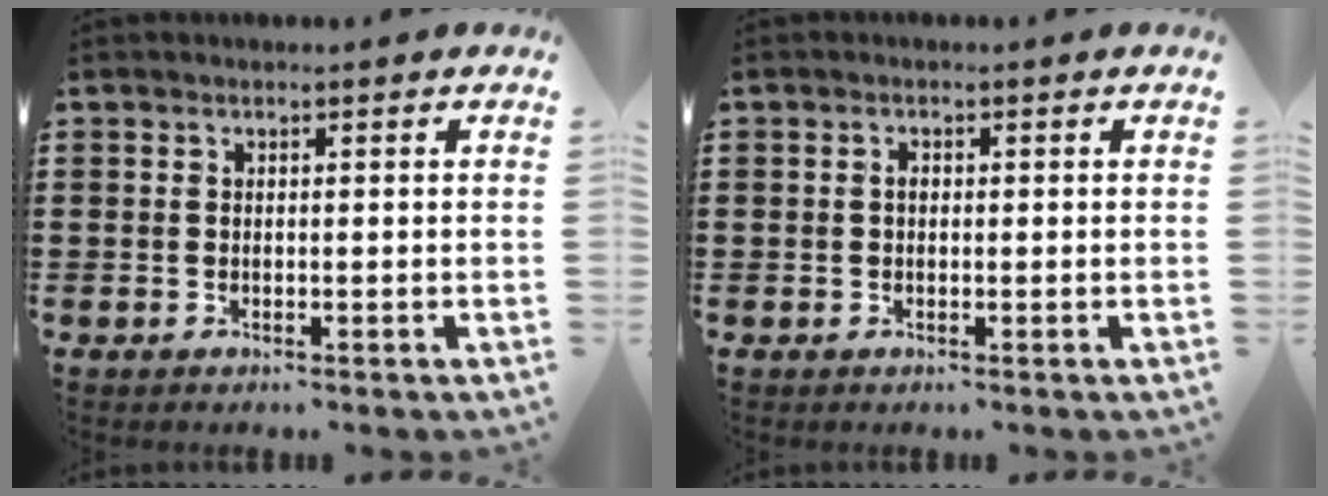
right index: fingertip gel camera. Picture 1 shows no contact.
{"total": 1.1, "force": [0.0, 0.6, 0.9], "torque": [-0.019, 0.003, -0.001]}